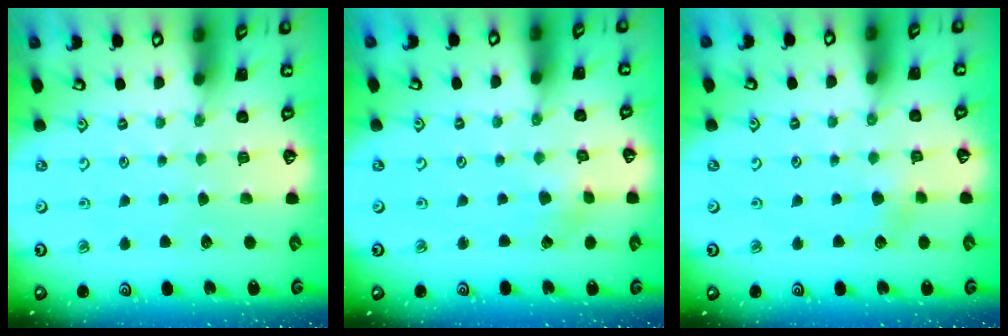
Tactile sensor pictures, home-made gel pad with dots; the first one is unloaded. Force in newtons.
{"total": 1.2, "press": 1.2, "slide": 0.1}
{"total": 3.0, "press": 2.9, "slide": 0.5}